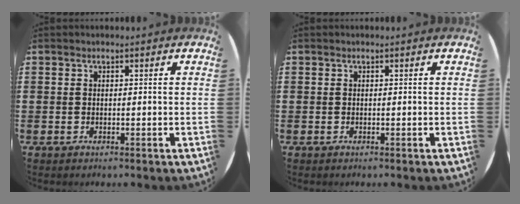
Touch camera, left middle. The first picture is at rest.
{"total": 0.0}